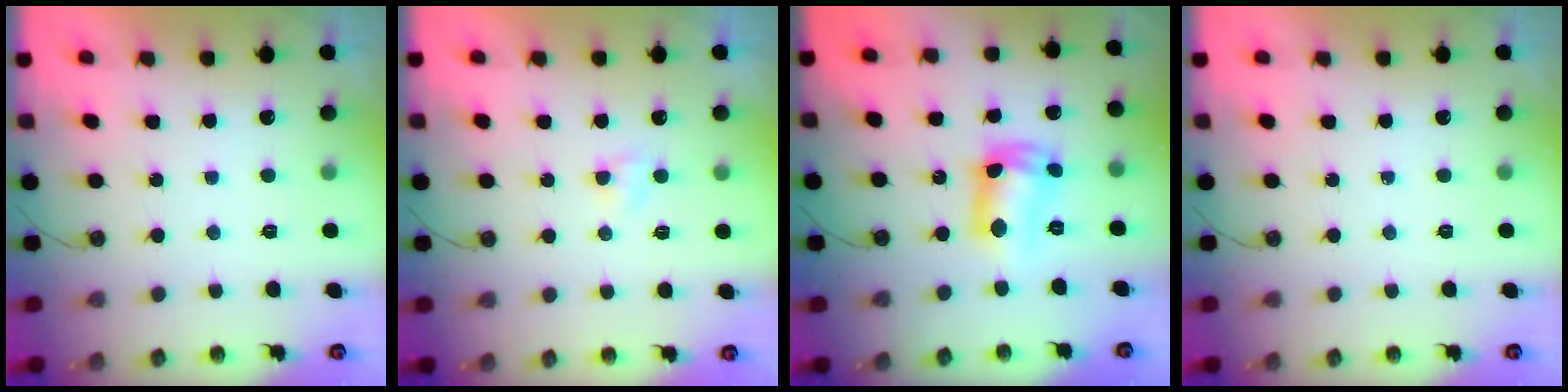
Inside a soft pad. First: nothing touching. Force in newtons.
{"total": 2.7, "press": 2.7, "slide": 0.4}
{"total": 10.6, "press": 10.6, "slide": 0.7}
{"total": 0.0}